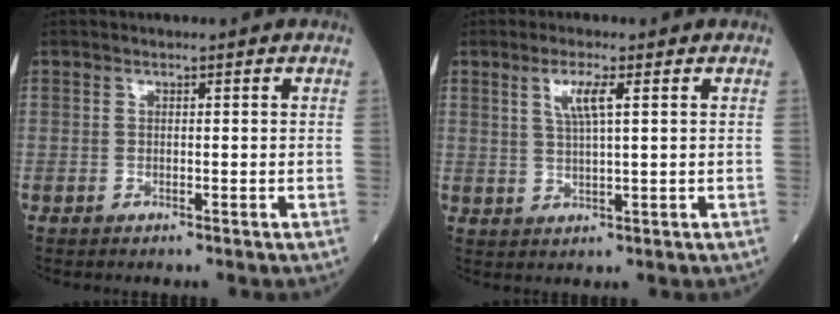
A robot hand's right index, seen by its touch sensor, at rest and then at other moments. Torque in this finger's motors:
{"motor_torque": [0.02, -0.02, 0.07, 0.07]}